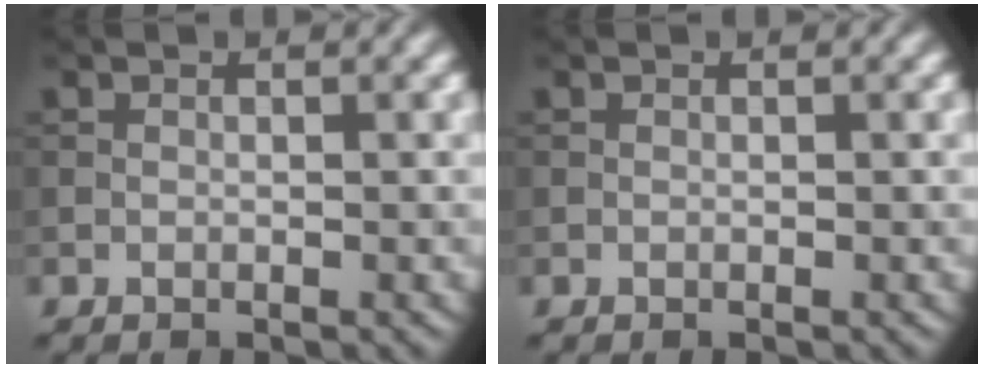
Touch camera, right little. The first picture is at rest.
{"total": 0.0}